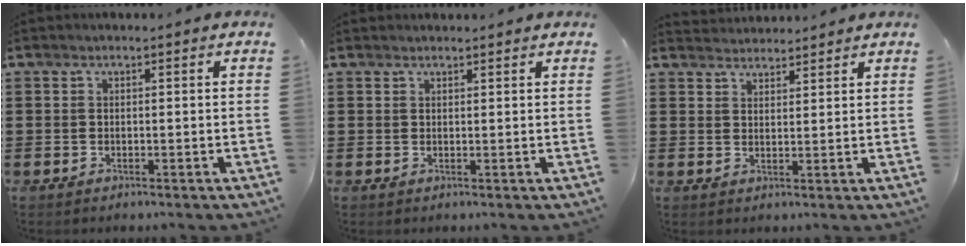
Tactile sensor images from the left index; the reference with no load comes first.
{"total": 0.9, "force": [0.9, 0.0, 0.0], "torque": [-0.002, 0.000, 0.019]}
{"total": 2.6, "force": [2.5, 0.2, -0.5], "torque": [0.002, -0.006, 0.049]}